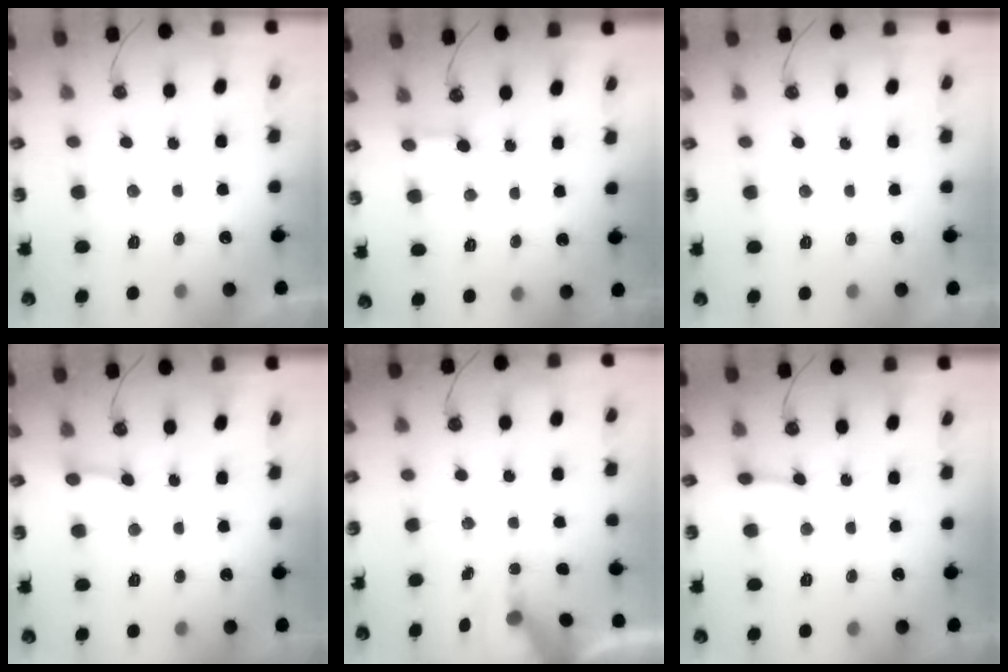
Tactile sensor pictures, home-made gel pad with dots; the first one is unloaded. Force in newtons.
{"total": 2.5, "press": 2.5, "slide": 0.1}
{"total": 0.0}
{"total": 3.7, "press": 3.6, "slide": 0.4}
{"total": 5.4, "press": 5.4, "slide": 0.5}
{"total": 4.1, "press": 4.0, "slide": 0.4}